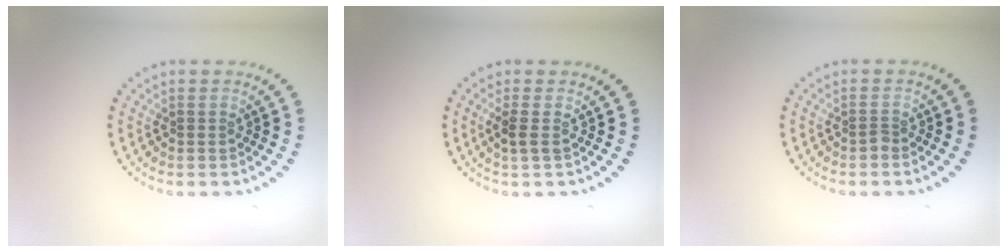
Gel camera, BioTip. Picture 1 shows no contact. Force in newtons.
{"total": 1.2, "press": 1.1, "slide": 0.5}
{"total": 0.7, "press": 0.4, "slide": 0.5}